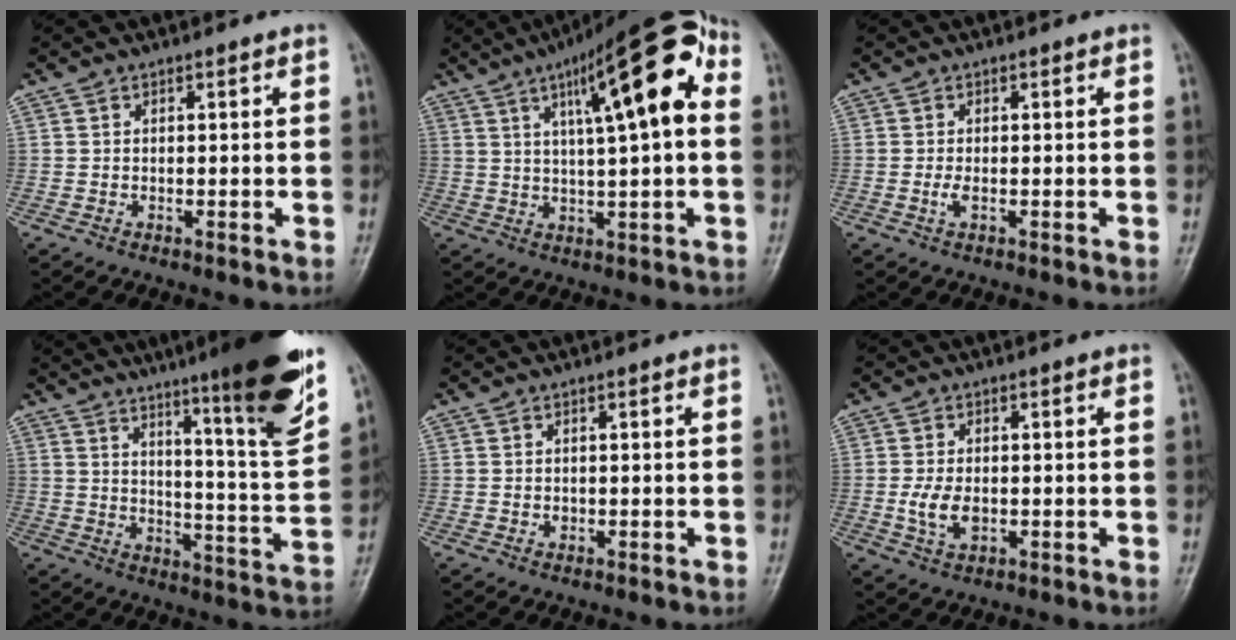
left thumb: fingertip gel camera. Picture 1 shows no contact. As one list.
[{"total": 17.5, "force": [5.0, 4.3, 16.2], "torque": [-0.226, 0.021, 0.067]}, {"total": 1.8, "force": [-0.3, 0.6, 1.7], "torque": [-0.042, 0.004, -0.005]}, {"total": 19.7, "force": [12.4, 1.5, 15.3], "torque": [-0.194, -0.068, 0.179]}, {"total": 0.8, "force": [0.0, 0.6, 0.5], "torque": [-0.005, 0.004, 0.001]}, {"total": 5.0, "force": [-0.8, 3.0, 3.9], "torque": [-0.078, 0.000, -0.013]}]